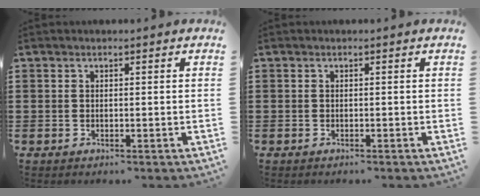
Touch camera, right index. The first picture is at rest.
{"total": 0.0}